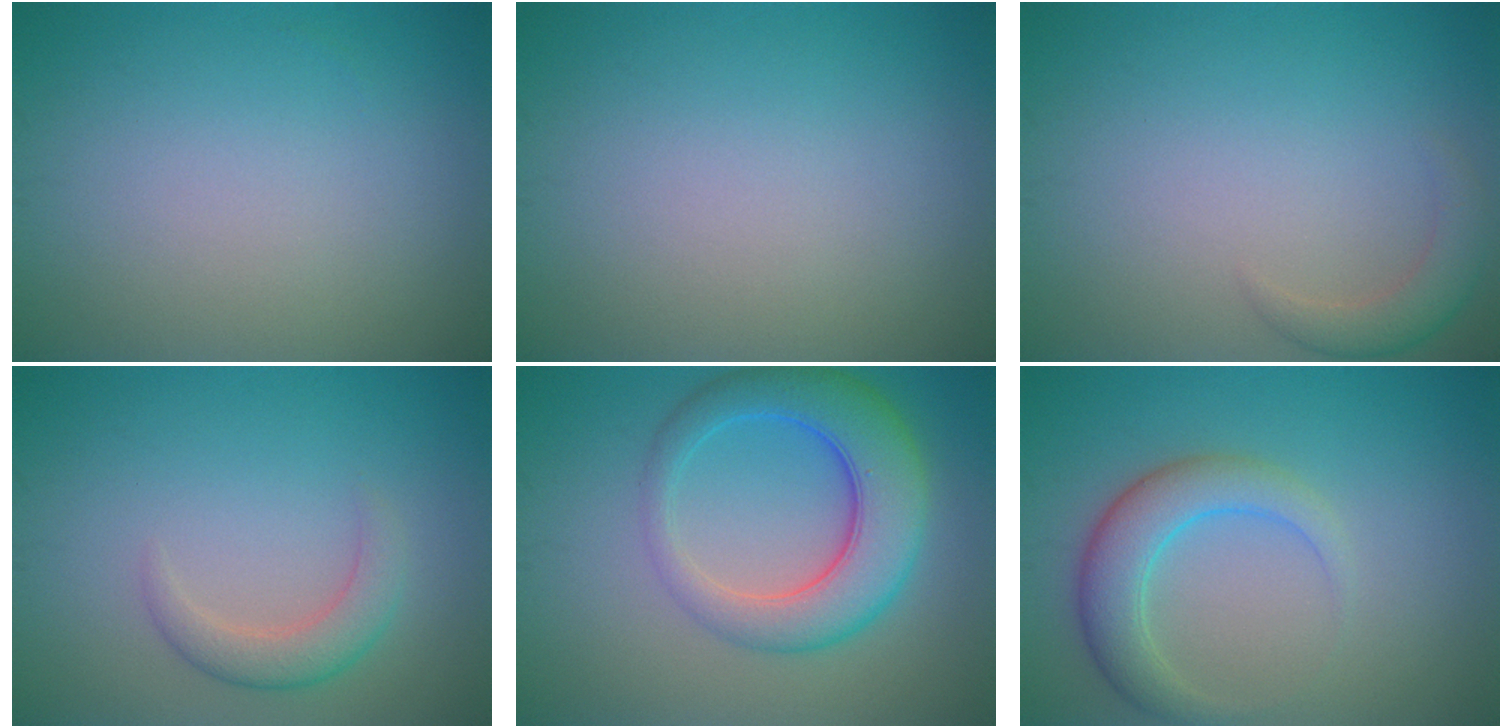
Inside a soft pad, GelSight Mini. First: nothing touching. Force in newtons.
{"total": 0.0}
{"total": 2.2, "press": 2.2, "slide": 0.2}
{"total": 2.6, "press": 2.6, "slide": 0.1}
{"total": 6.9, "press": 6.9, "slide": 0.2}
{"total": 4.1, "press": 4.1, "slide": 0.1}